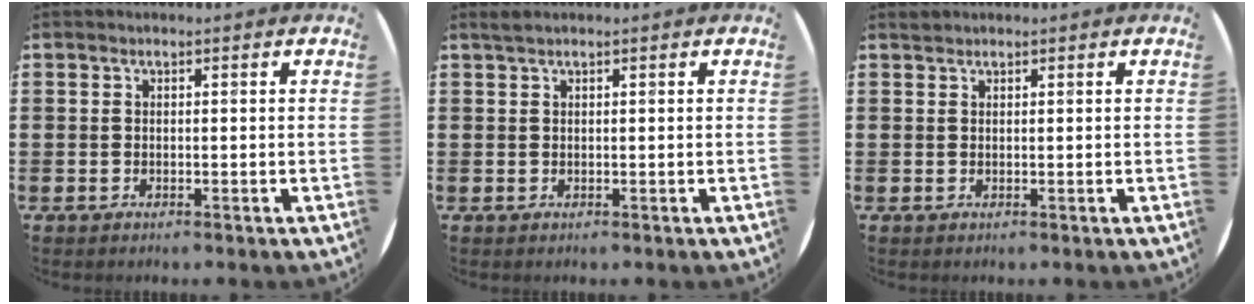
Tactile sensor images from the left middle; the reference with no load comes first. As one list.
[{"total": 0.5, "force": [0.4, -0.1, 0.3], "torque": [-0.006, 0.000, 0.008]}, {"total": 0.5, "force": [0.5, 0.0, -0.1], "torque": [0.000, 0.002, 0.011]}]